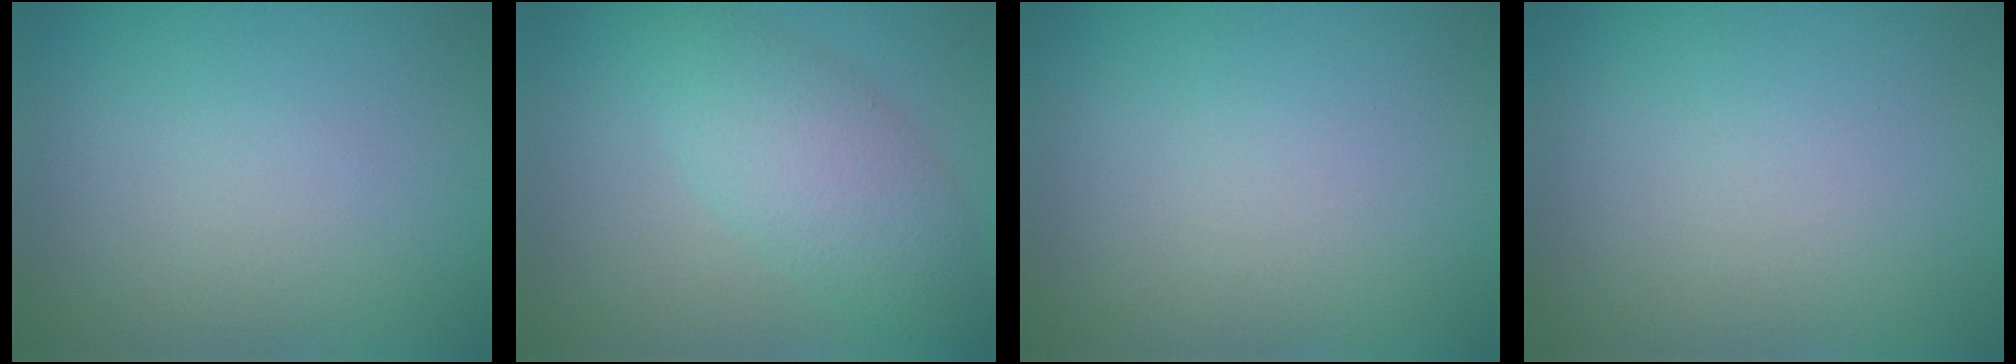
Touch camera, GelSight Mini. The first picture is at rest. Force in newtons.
{"total": 4.1, "press": 4.1, "slide": 0.2}
{"total": 0.0}
{"total": 0.0}